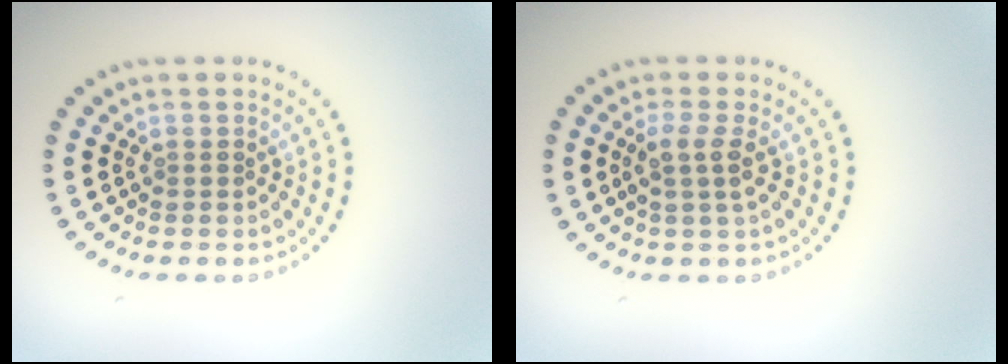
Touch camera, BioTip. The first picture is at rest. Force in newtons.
{"total": 2.0, "press": 1.6, "slide": 1.2}